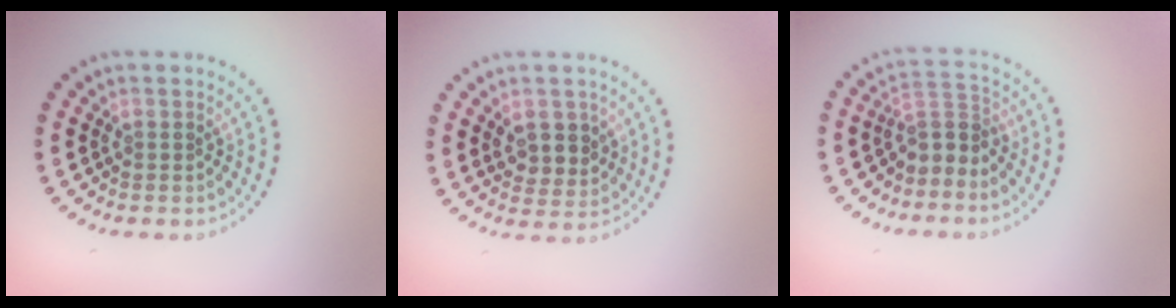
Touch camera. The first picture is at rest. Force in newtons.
{"total": 2.9, "press": 2.8, "slide": 0.9}
{"total": 2.4, "press": 1.8, "slide": 1.7}